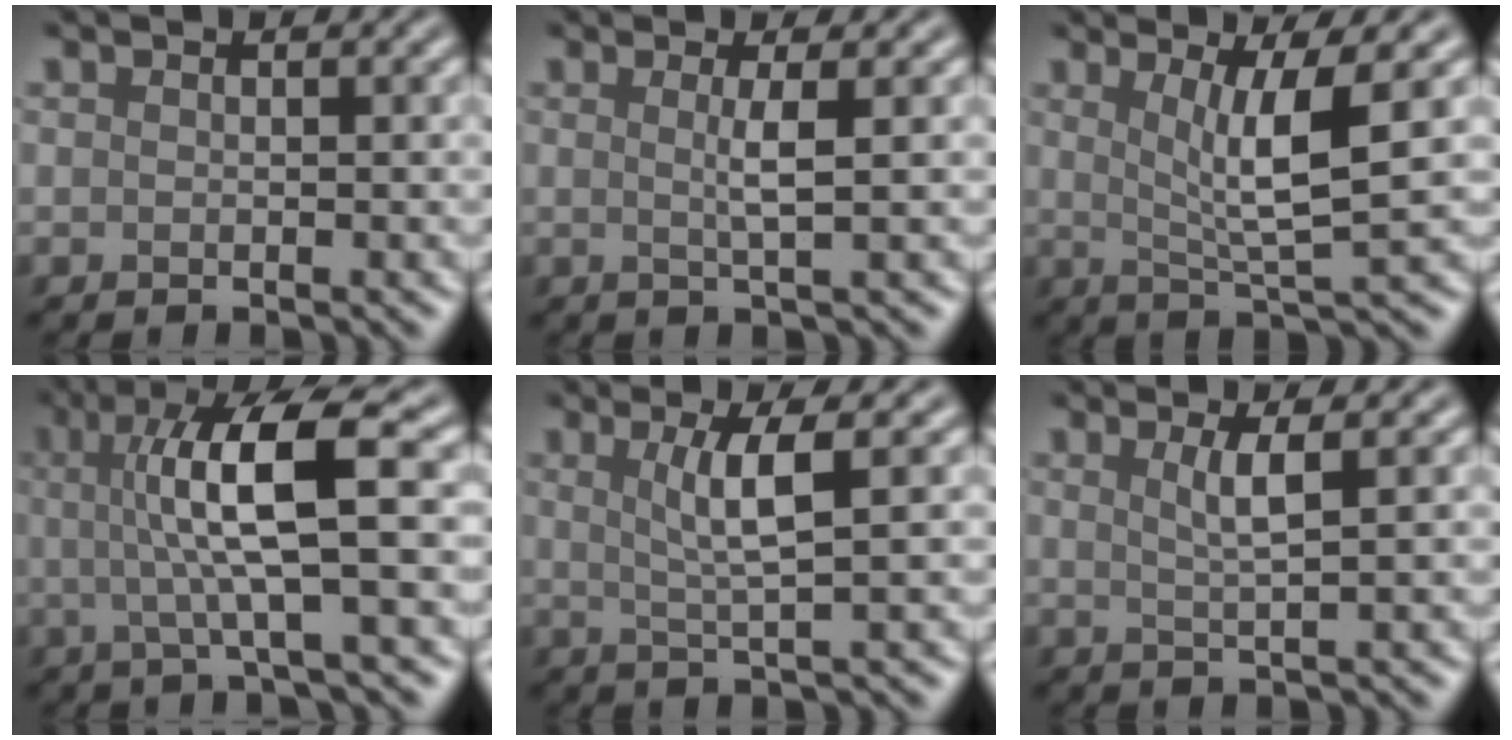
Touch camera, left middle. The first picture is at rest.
{"total": 2.0, "force": [0.3, 0.4, 2.0], "torque": [-0.037, 0.000, -0.001]}
{"total": 5.2, "force": [1.4, 0.9, 5.0], "torque": [-0.083, -0.005, 0.028]}
{"total": 8.4, "force": [1.0, 1.7, 8.1], "torque": [-0.128, 0.007, 0.015]}
{"total": 3.8, "force": [1.0, 0.6, 3.6], "torque": [-0.062, 0.000, 0.020]}
{"total": 2.4, "force": [0.8, 0.5, 2.2], "torque": [-0.037, -0.001, 0.012]}